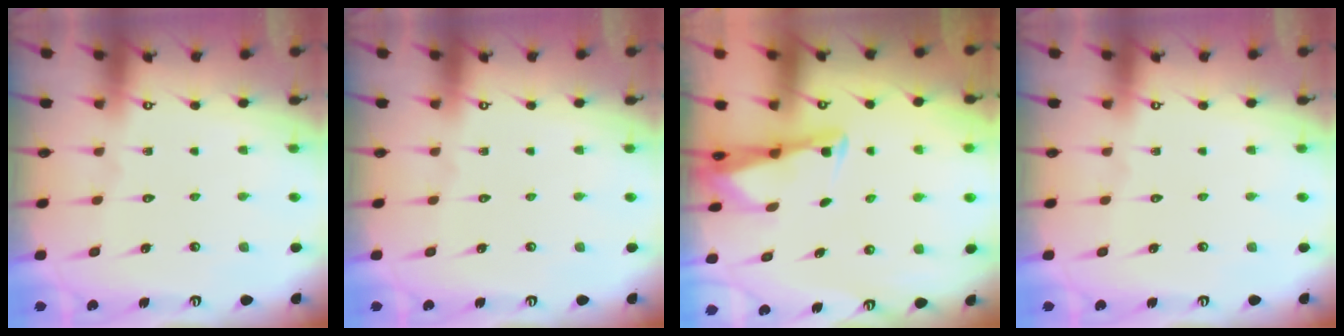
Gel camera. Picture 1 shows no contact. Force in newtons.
{"total": 0.0}
{"total": 2.7, "press": 2.6, "slide": 0.2}
{"total": 0.0}